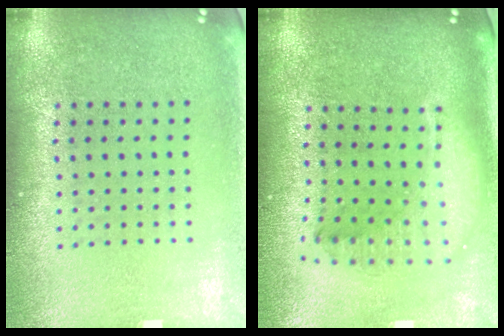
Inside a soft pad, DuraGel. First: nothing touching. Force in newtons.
{"total": 2.2, "press": 1.7, "slide": 1.4}